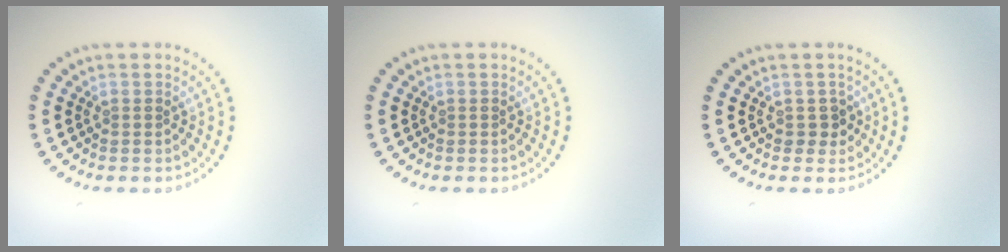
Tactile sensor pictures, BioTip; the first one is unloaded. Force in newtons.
{"total": 0.0}
{"total": 1.3, "press": 1.1, "slide": 0.7}